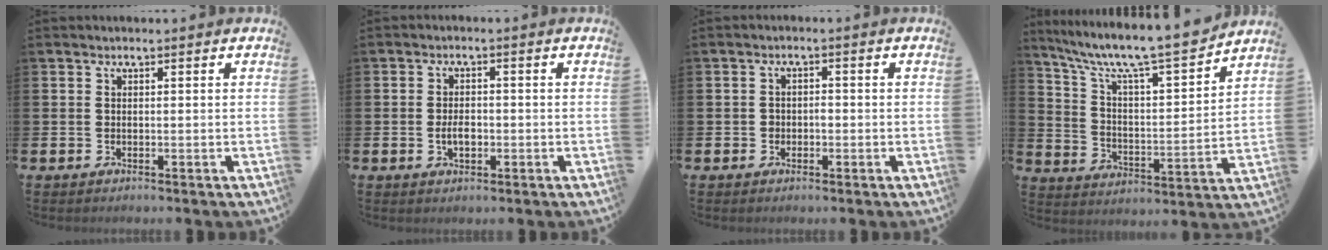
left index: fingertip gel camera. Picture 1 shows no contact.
{"total": 2.6, "force": [-0.5, 1.6, 2.1], "torque": [-0.027, -0.001, -0.012]}
{"total": 1.5, "force": [-0.4, 1.3, 0.7], "torque": [-0.003, 0.000, -0.014]}
{"total": 9.4, "force": [8.4, 1.0, 4.0], "torque": [-0.107, -0.065, 0.137]}